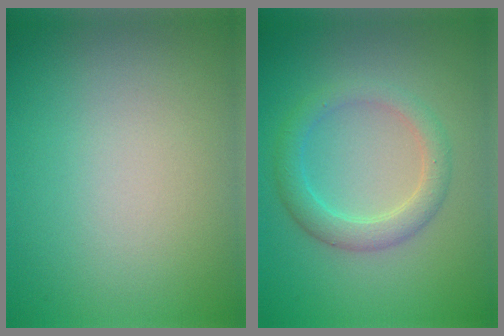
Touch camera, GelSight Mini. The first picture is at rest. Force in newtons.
{"total": 3.0, "press": 3.0, "slide": 0.2}